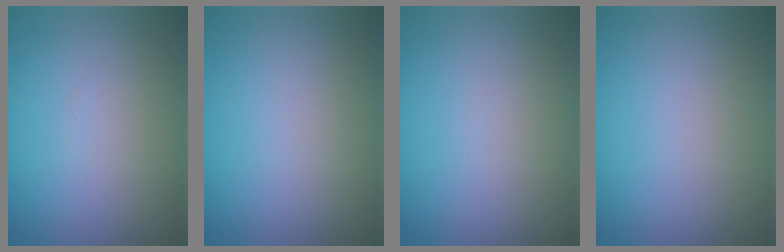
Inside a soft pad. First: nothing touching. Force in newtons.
{"total": 0.0}
{"total": 0.0}
{"total": 0.0}